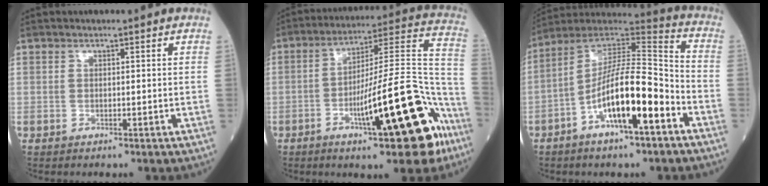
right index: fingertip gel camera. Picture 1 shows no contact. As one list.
[{"total": 21.0, "force": [-9.4, 3.5, 18.4], "torque": [-0.227, 0.022, -0.133]}, {"total": 16.1, "force": [-6.3, 2.8, 14.6], "torque": [-0.264, 0.011, -0.108]}]